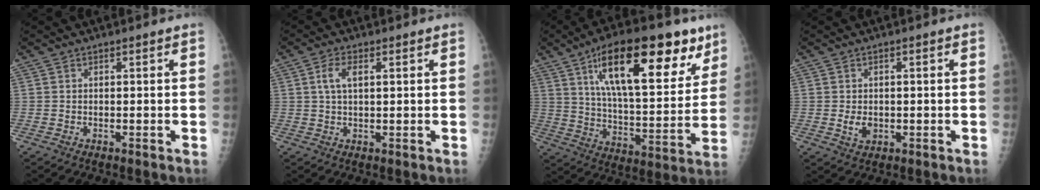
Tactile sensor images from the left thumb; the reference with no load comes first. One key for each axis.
{"total": 4.1, "fx": 1.3, "fy": 1.9, "fz": 3.4, "tx": -0.070, "ty": 0.007, "tz": 0.025}
{"total": 25.5, "fx": 13.5, "fy": 9.8, "fz": 19.3, "tx": -0.255, "ty": -0.037, "tz": 0.217}
{"total": 2.9, "fx": -0.4, "fy": 2.2, "fz": 1.8, "tx": -0.024, "ty": -0.002, "tz": -0.002}